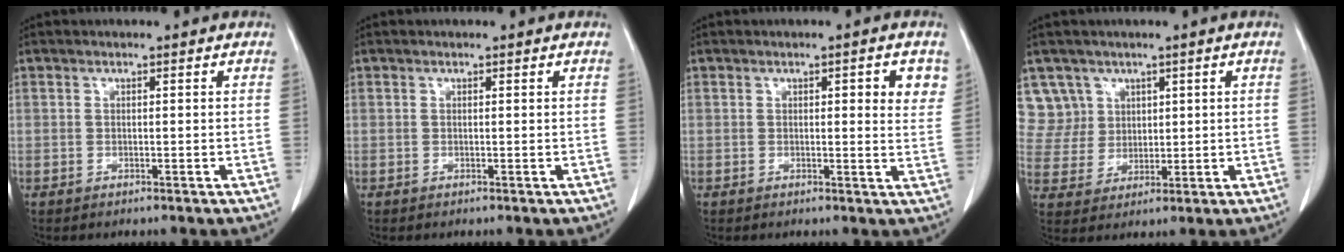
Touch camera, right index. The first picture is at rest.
{"total": 0.0}
{"total": 4.2, "force": [1.6, 1.0, 3.8], "torque": [-0.041, -0.005, 0.015]}
{"total": 6.7, "force": [3.7, 5.6, -0.5], "torque": [0.013, 0.013, 0.084]}